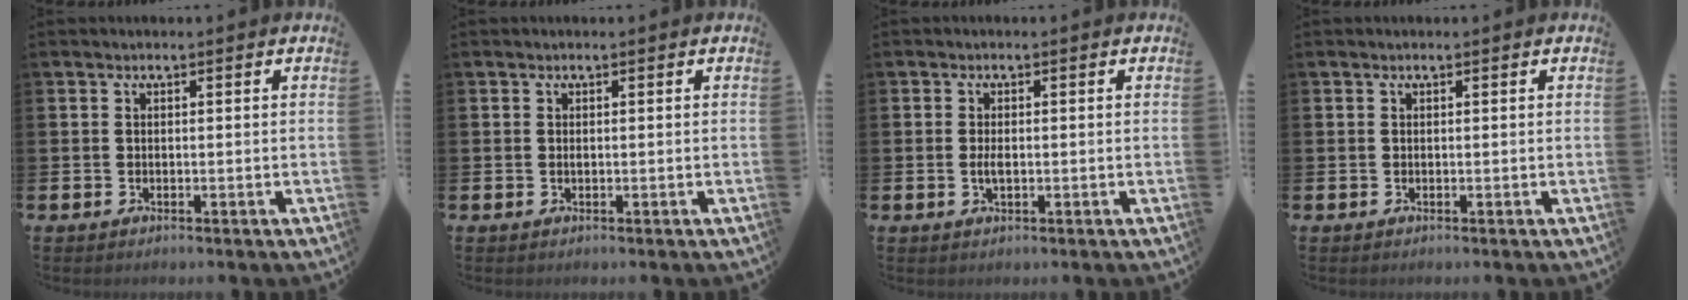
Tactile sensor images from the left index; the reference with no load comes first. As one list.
[{"total": 0.0}, {"total": 1.7, "force": [-0.2, 0.7, 1.5], "torque": [-0.028, 0.001, -0.005]}, {"total": 0.0}]